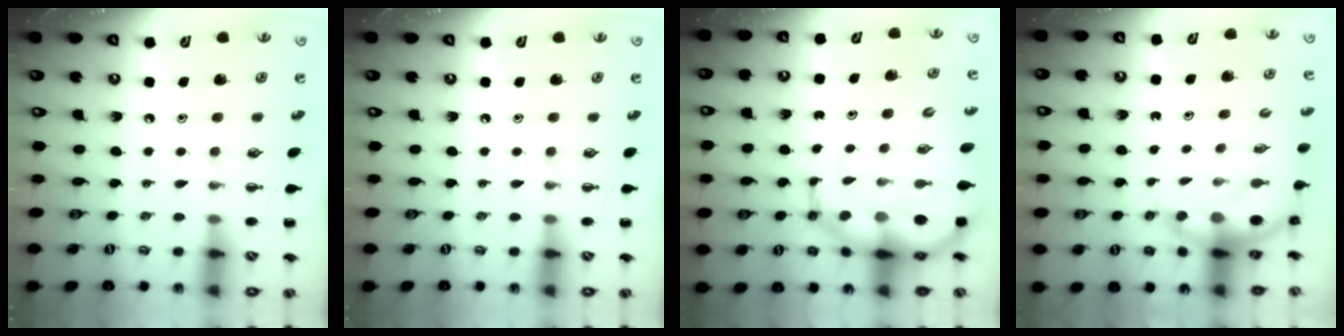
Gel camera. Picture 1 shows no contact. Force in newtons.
{"total": 0.0}
{"total": 14.5, "press": 13.9, "slide": 4.1}
{"total": 5.7, "press": 5.5, "slide": 1.5}